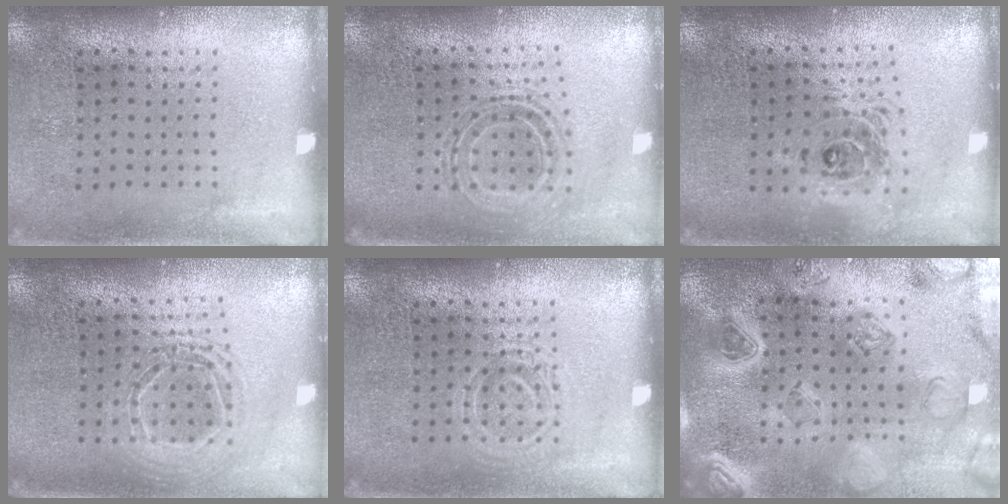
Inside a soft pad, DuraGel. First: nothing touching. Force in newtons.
{"total": 0.7, "press": 0.7, "slide": 0.2}
{"total": 1.7, "press": 1.4, "slide": 1.0}
{"total": 1.7, "press": 1.4, "slide": 0.9}
{"total": 1.6, "press": 1.5, "slide": 0.4}
{"total": 3.7, "press": 3.5, "slide": 1.3}